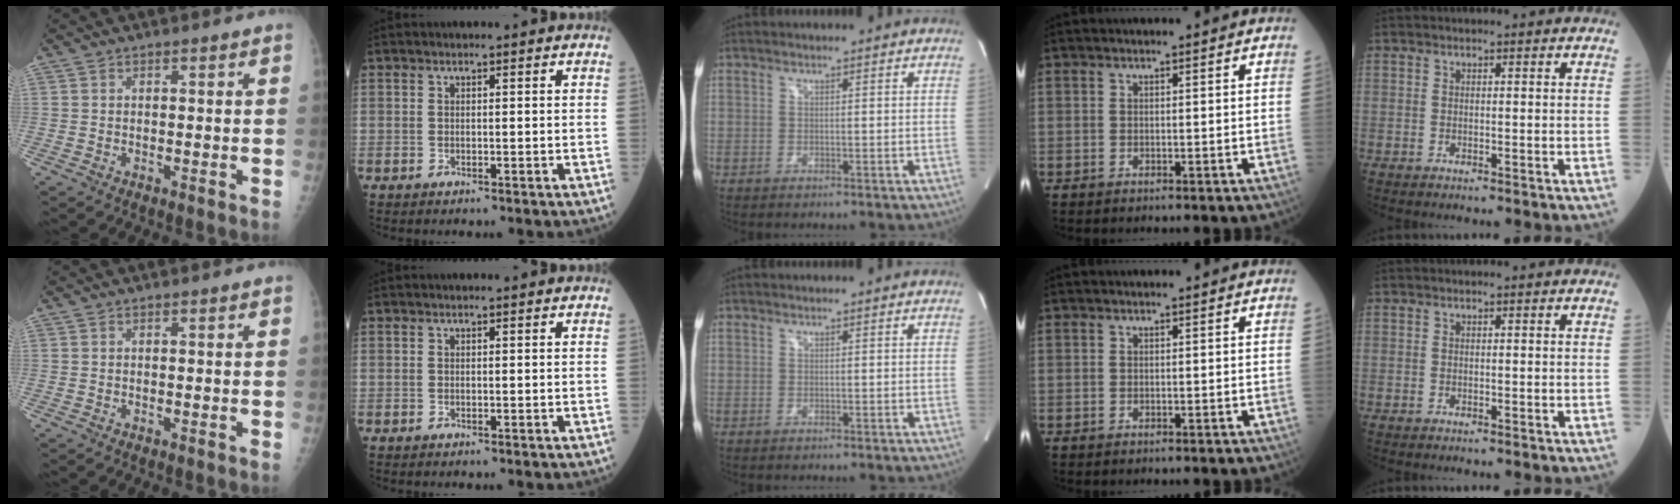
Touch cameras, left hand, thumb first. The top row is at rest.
{}